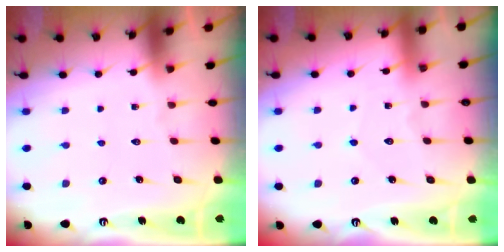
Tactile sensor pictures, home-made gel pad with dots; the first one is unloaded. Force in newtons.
{"total": 4.6, "press": 4.5, "slide": 0.6}